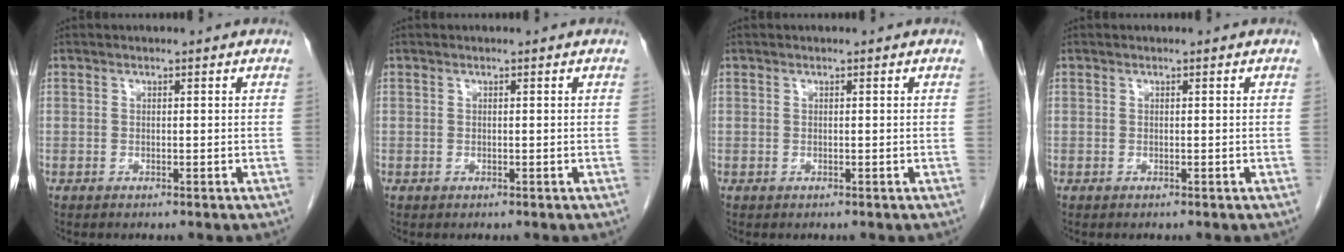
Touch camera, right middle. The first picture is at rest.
{"total": 0.0}
{"total": 0.0}
{"total": 0.0}